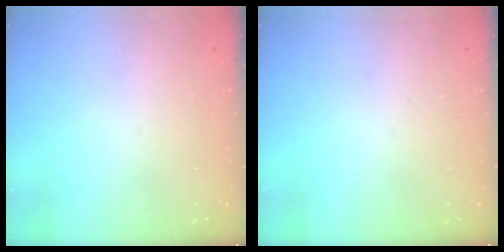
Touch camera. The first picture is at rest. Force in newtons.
{"total": 0.0}